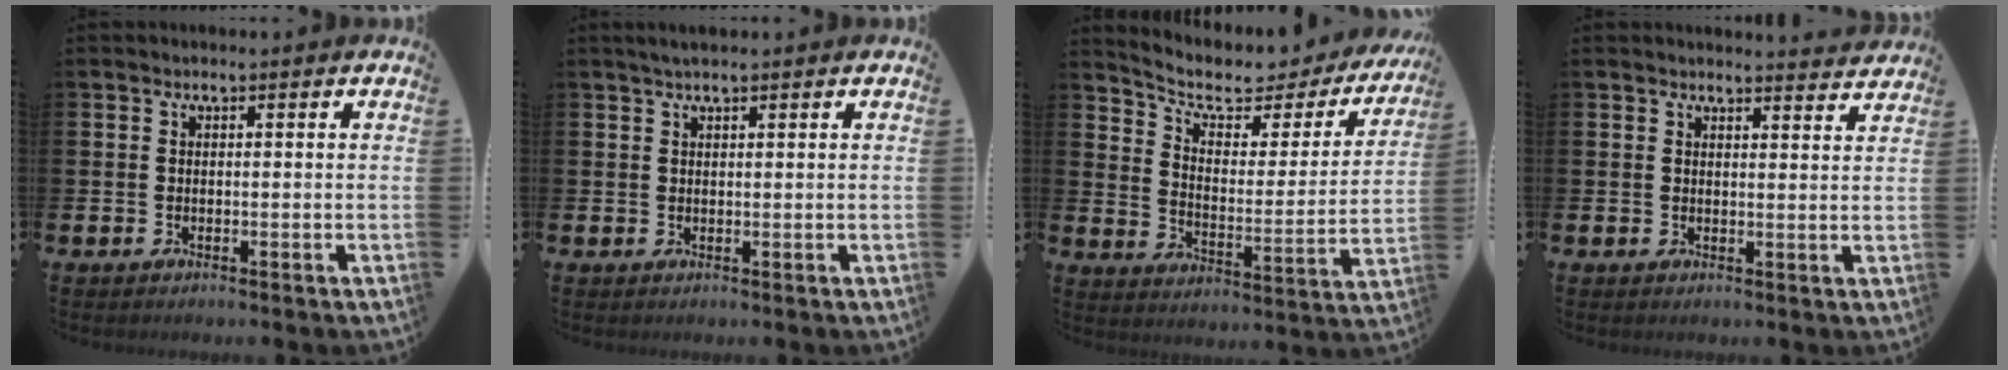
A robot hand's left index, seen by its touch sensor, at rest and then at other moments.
{"total": 1.4, "force": [1.2, 0.2, 0.8], "torque": [-0.009, 0.001, 0.019]}
{"total": 6.8, "force": [5.6, 2.6, 2.7], "torque": [-0.075, -0.042, 0.089]}
{"total": 2.8, "force": [2.8, 0.0, -0.1], "torque": [0.019, -0.026, 0.046]}